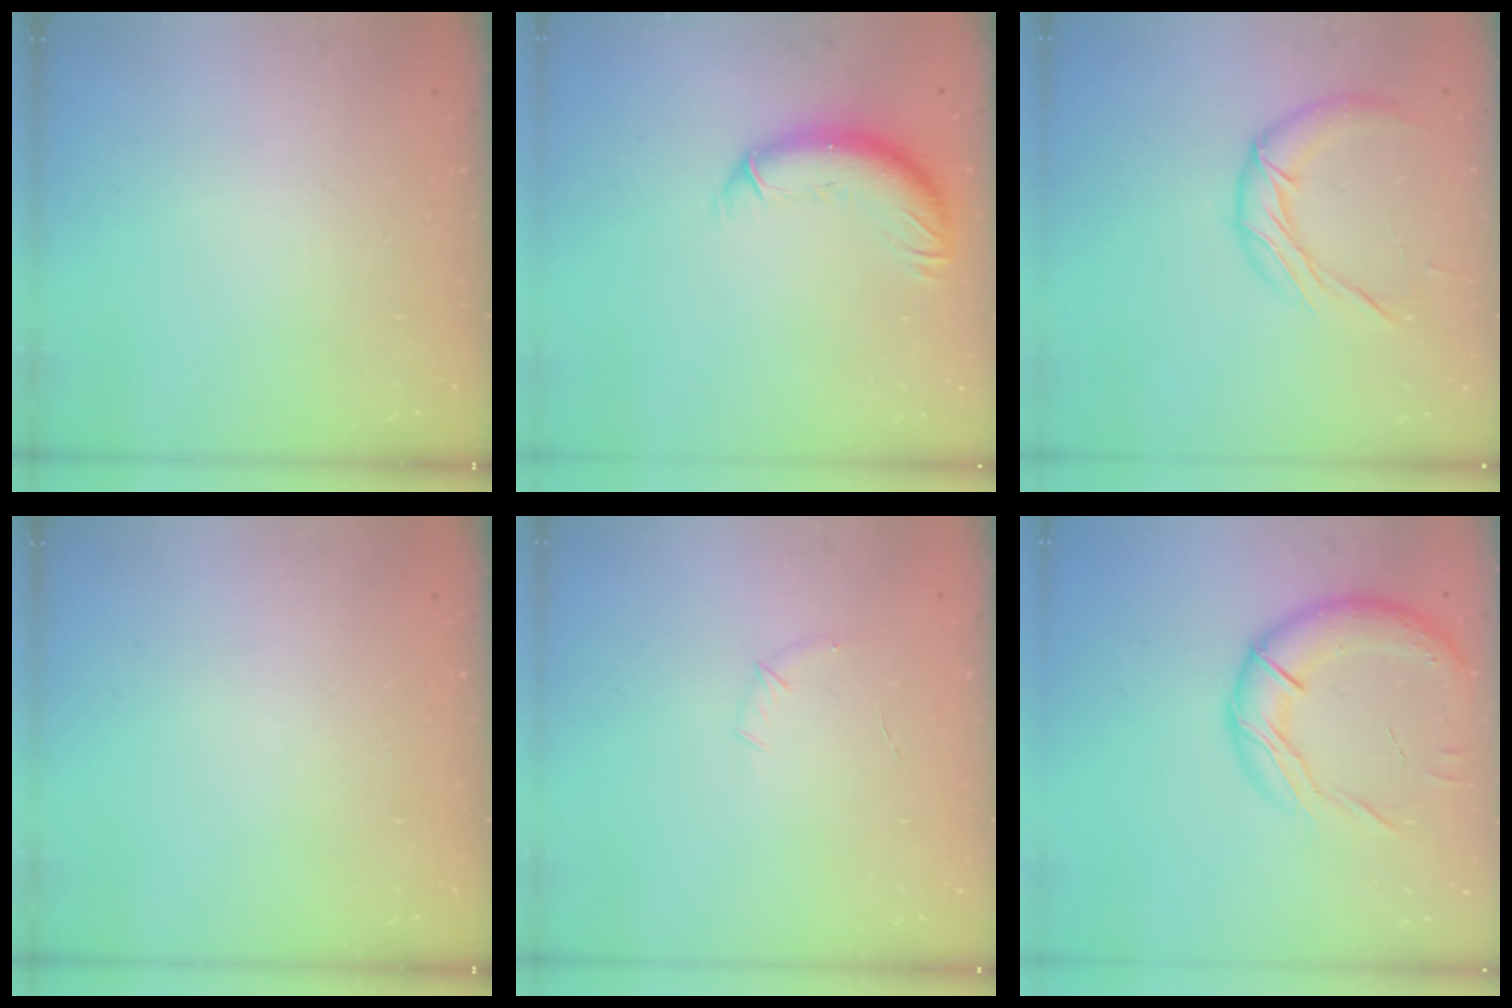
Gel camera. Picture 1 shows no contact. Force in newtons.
{"total": 11.7, "press": 11.5, "slide": 2.1}
{"total": 12.0, "press": 11.9, "slide": 0.7}
{"total": 0.0}
{"total": 5.0, "press": 4.8, "slide": 1.4}
{"total": 17.8, "press": 17.6, "slide": 2.9}